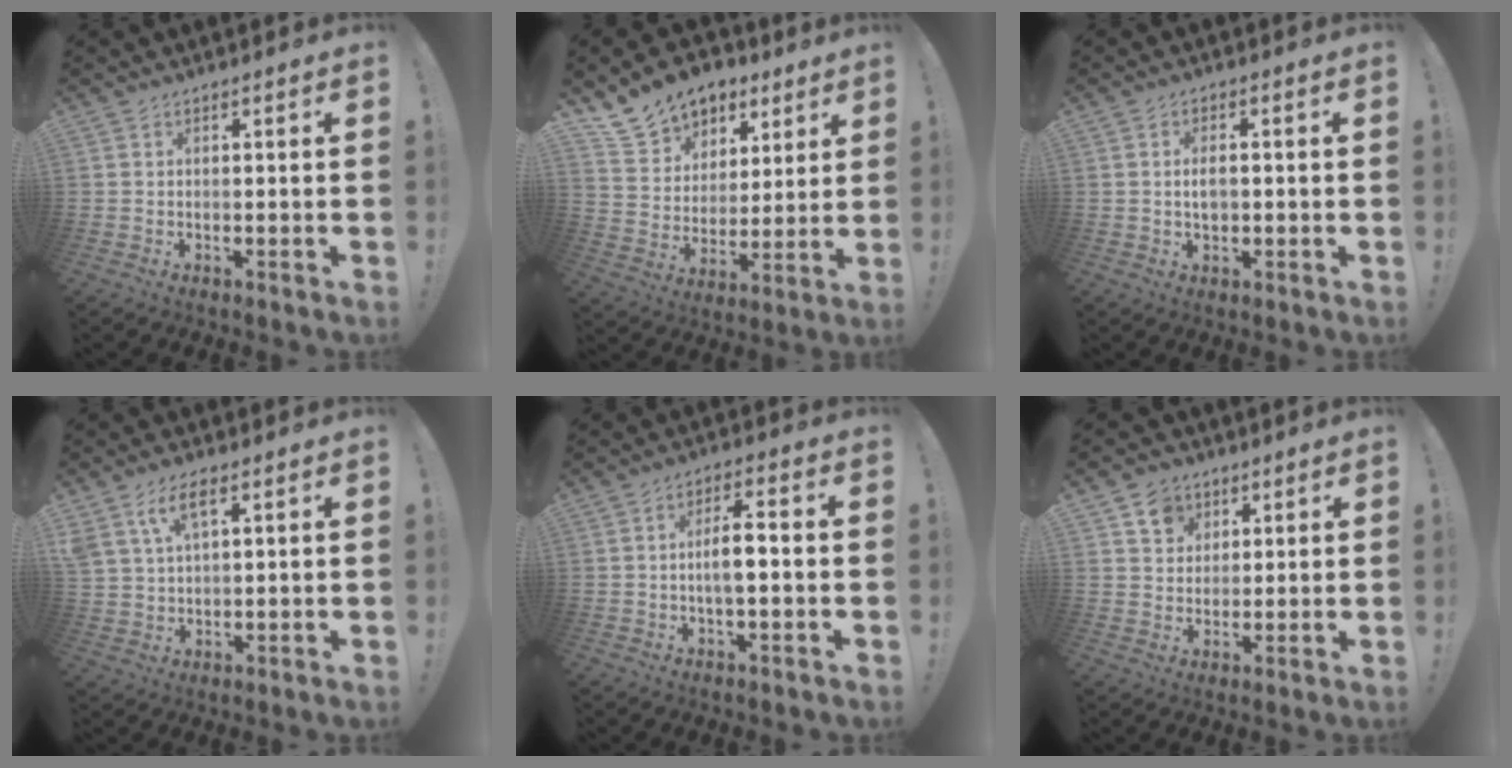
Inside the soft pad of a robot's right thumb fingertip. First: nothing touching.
{"total": 13.9, "force": [9.7, 9.3, 3.5], "torque": [-0.061, -0.067, 0.188]}
{"total": 3.5, "force": [-0.4, 1.9, 2.9], "torque": [-0.046, 0.004, -0.008]}
{"total": 7.9, "force": [4.1, 3.7, 5.6], "torque": [-0.117, -0.003, 0.078]}
{"total": 6.6, "force": [-0.9, 2.1, 6.2], "torque": [-0.108, 0.007, -0.022]}
{"total": 7.1, "force": [3.7, 5.9, 1.6], "torque": [-0.018, -0.020, 0.071]}